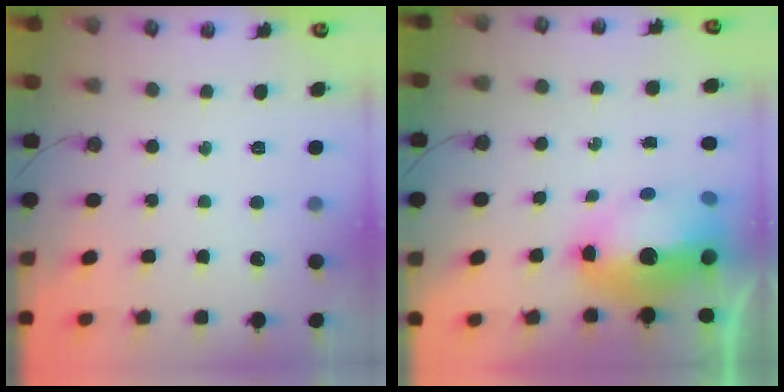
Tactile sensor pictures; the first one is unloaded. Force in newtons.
{"total": 12.5, "press": 12.4, "slide": 1.1}